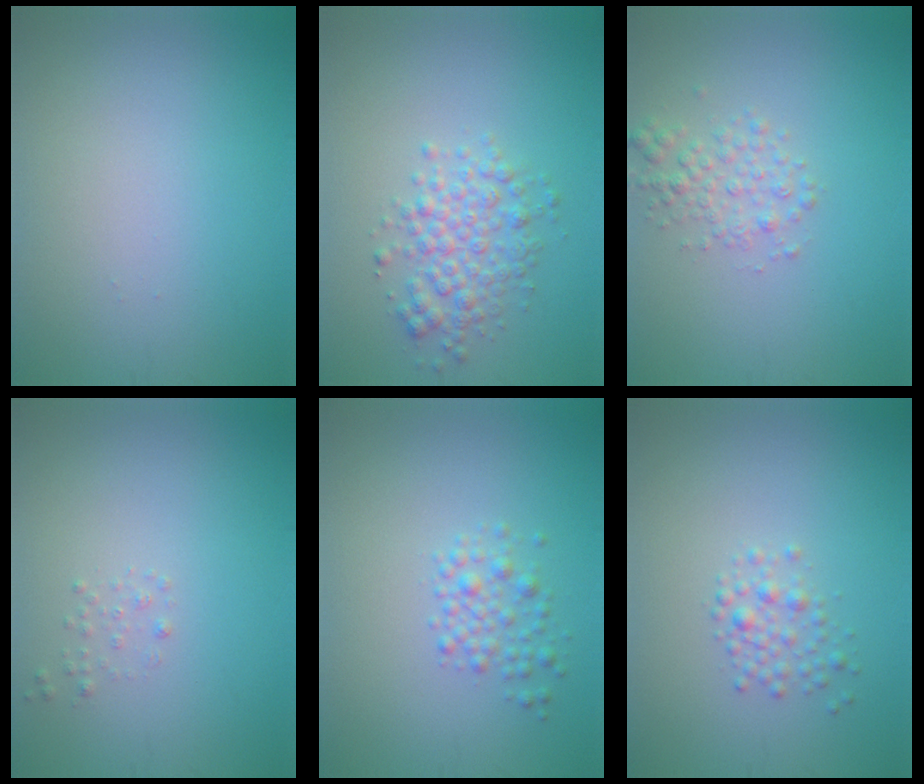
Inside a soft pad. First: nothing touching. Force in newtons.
{"total": 3.5, "press": 3.5, "slide": 0.1}
{"total": 2.2, "press": 2.2, "slide": 0.1}
{"total": 0.6, "press": 0.6, "slide": 0.1}
{"total": 2.0, "press": 2.0, "slide": 0.0}
{"total": 1.8, "press": 1.8, "slide": 0.0}